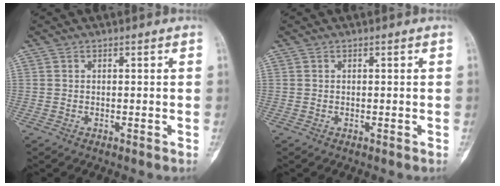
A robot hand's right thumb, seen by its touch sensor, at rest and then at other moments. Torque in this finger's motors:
{"motor_torque": [0.06, 0.02, 0.01, -0.03, 0.00]}